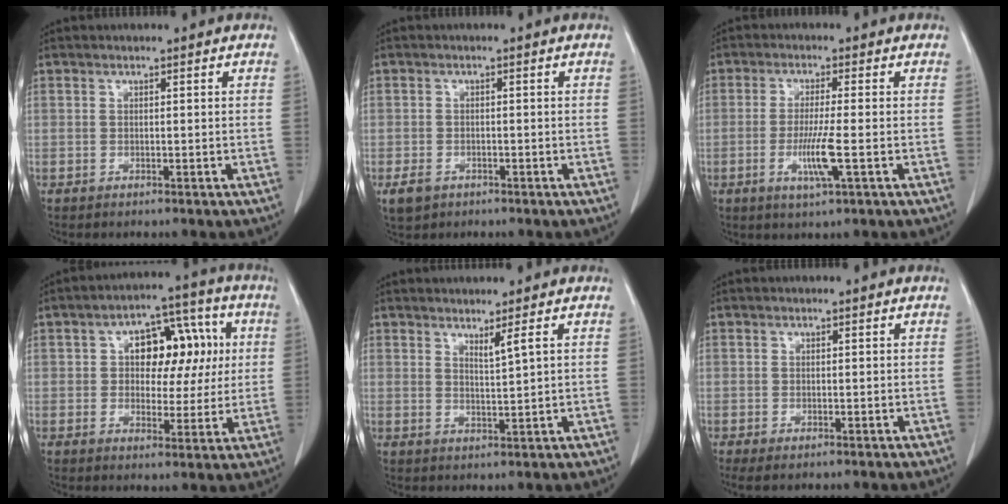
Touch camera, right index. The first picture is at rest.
{"total": 2.8, "force": [-1.5, 2.1, 1.2], "torque": [-0.021, 0.000, -0.017]}
{"total": 5.9, "force": [-1.7, -0.3, 5.6], "torque": [-0.109, -0.015, -0.032]}
{"total": 11.2, "force": [2.1, 6.7, 8.7], "torque": [-0.110, 0.041, 0.033]}
{"total": 2.3, "force": [1.5, -0.5, 1.7], "torque": [-0.030, -0.015, 0.031]}
{"total": 1.7, "force": [-0.3, 0.7, 1.5], "torque": [-0.029, -0.002, -0.001]}